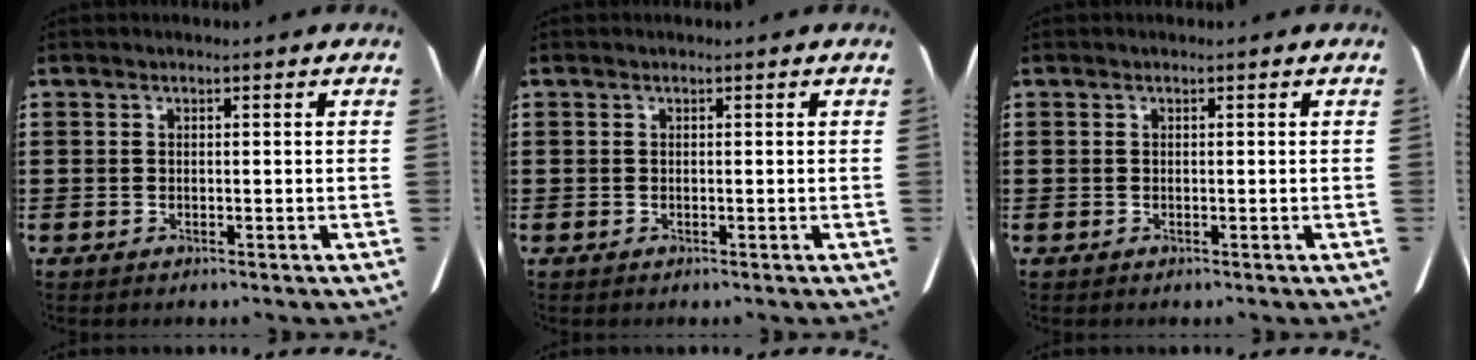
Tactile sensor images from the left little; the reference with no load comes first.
{"total": 0.0}
{"total": 0.0}